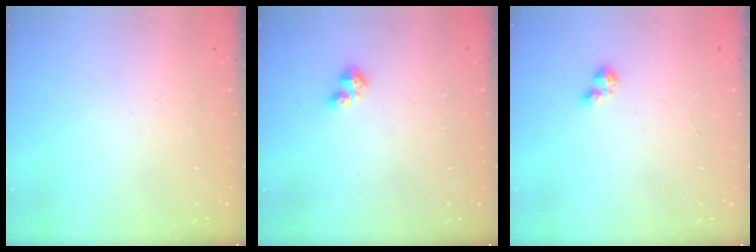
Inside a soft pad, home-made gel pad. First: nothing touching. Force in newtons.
{"total": 3.3, "press": 3.3, "slide": 0.4}
{"total": 1.9, "press": 1.9, "slide": 0.4}